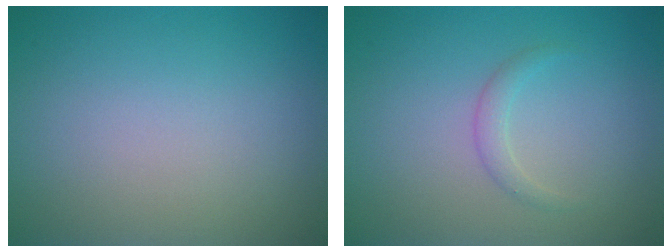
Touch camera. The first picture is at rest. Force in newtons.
{"total": 1.2, "press": 1.2, "slide": 0.0}